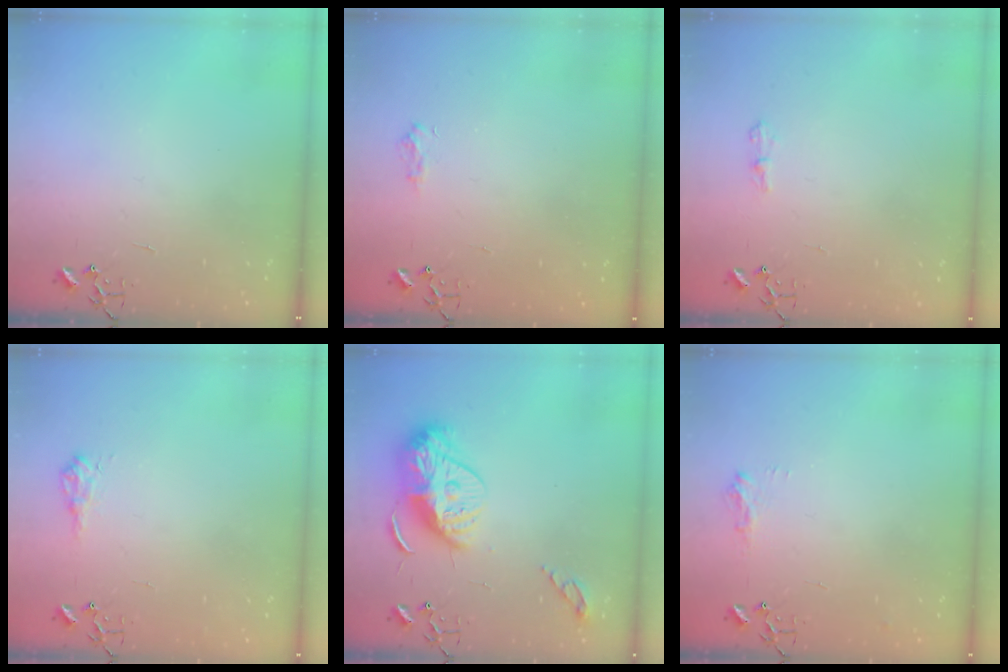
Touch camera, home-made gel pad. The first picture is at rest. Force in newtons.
{"total": 6.6, "press": 6.6, "slide": 0.8}
{"total": 6.1, "press": 6.1, "slide": 0.6}
{"total": 8.5, "press": 8.5, "slide": 0.8}
{"total": 16.0, "press": 16.0, "slide": 0.9}
{"total": 8.2, "press": 8.2, "slide": 0.9}